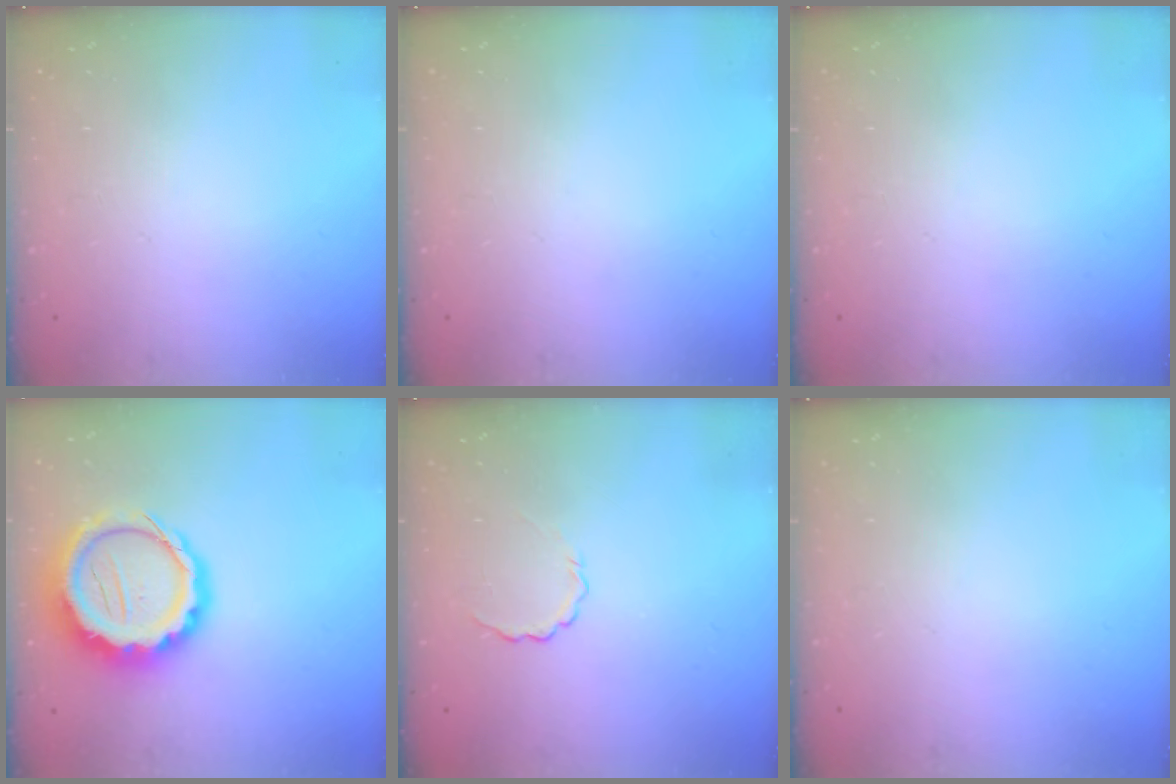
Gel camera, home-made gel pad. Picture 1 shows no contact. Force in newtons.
{"total": 0.0}
{"total": 0.0}
{"total": 14.5, "press": 14.1, "slide": 3.2}
{"total": 3.0, "press": 2.8, "slide": 0.9}
{"total": 0.0}